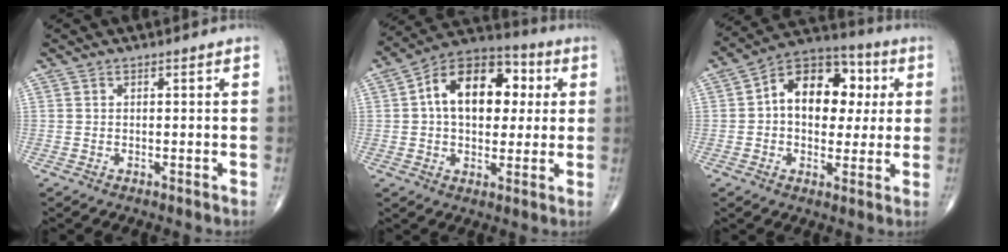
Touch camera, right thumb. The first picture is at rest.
{"total": 17.4, "force": [3.2, 11.0, 13.0], "torque": [-0.167, 0.021, 0.043]}
{"total": 15.9, "force": [2.5, 10.8, 11.5], "torque": [-0.126, 0.022, 0.029]}